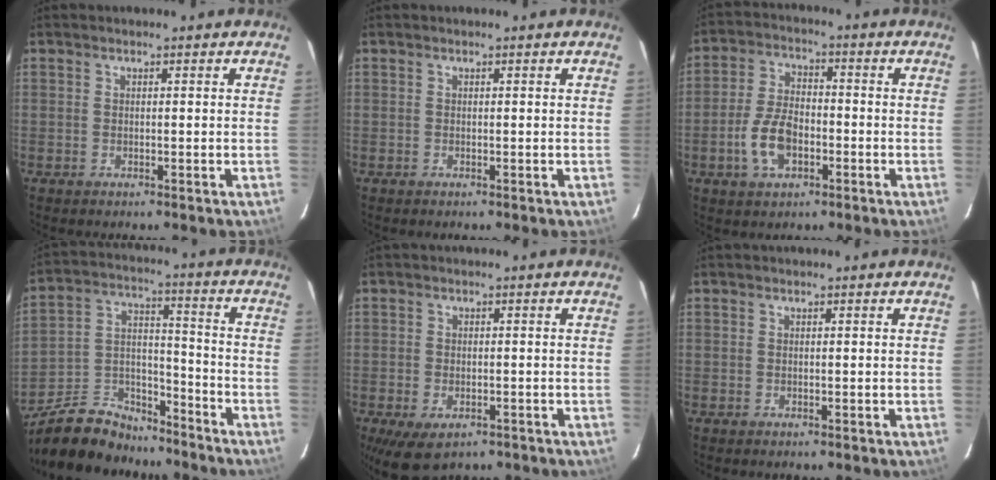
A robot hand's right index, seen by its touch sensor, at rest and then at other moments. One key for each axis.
{"total": 0.0}
{"total": 10.4, "fx": -4.1, "fy": 5.9, "fz": 7.5, "tx": -0.160, "ty": 0.013, "tz": -0.072}
{"total": 15.1, "fx": -12.2, "fy": 7.0, "fz": 5.4, "tx": -0.126, "ty": 0.034, "tz": -0.201}
{"total": 6.7, "fx": -3.6, "fy": 3.7, "fz": 4.2, "tx": -0.087, "ty": -0.026, "tz": -0.055}
{"total": 0.0}